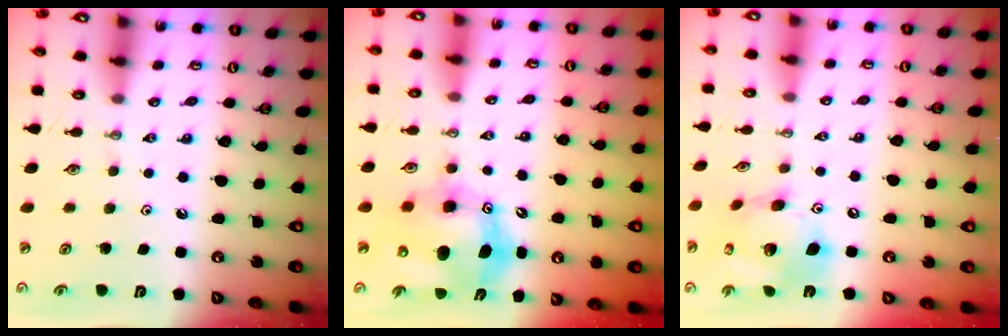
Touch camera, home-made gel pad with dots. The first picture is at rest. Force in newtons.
{"total": 12.7, "press": 12.4, "slide": 2.7}
{"total": 16.1, "press": 16.0, "slide": 1.9}